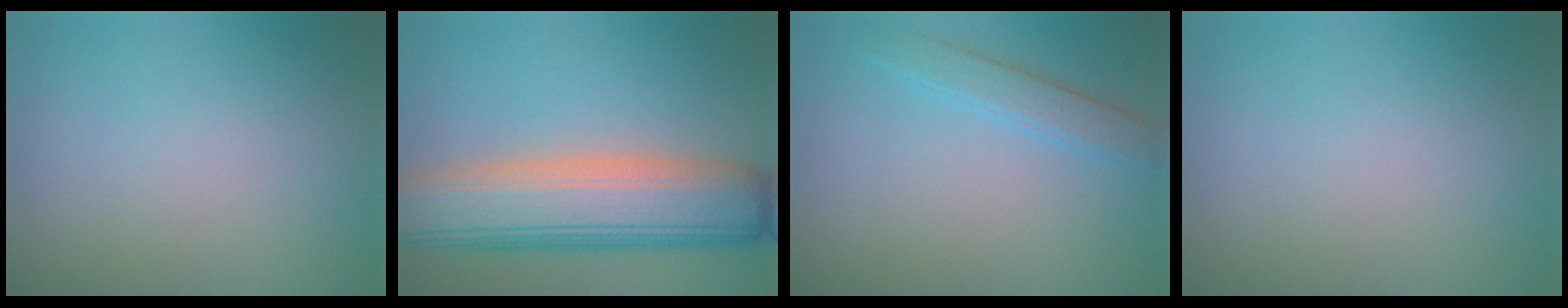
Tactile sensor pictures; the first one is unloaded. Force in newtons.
{"total": 10.6, "press": 10.5, "slide": 0.8}
{"total": 2.2, "press": 2.2, "slide": 0.1}
{"total": 0.0}